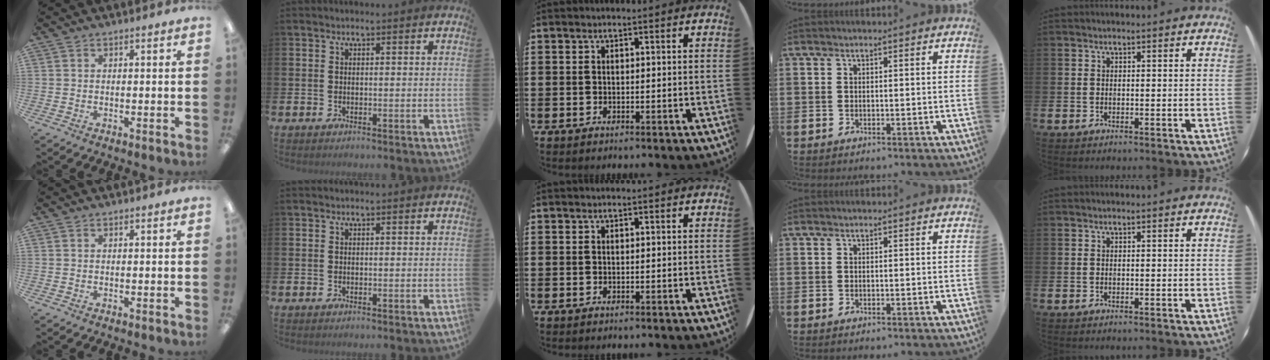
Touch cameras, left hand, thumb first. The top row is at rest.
{}